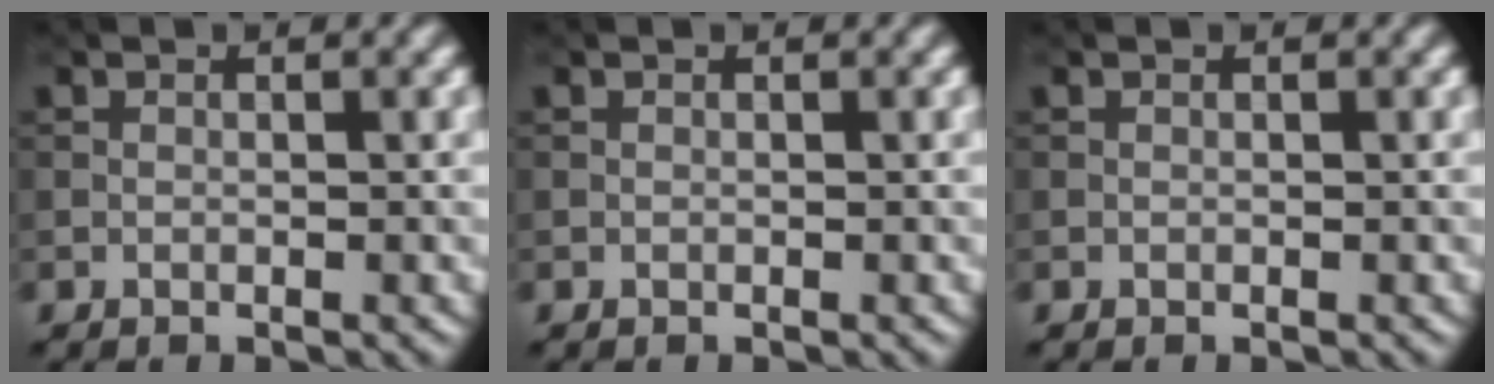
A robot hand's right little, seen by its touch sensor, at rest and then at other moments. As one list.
[{"total": 0.0}, {"total": 0.0}]